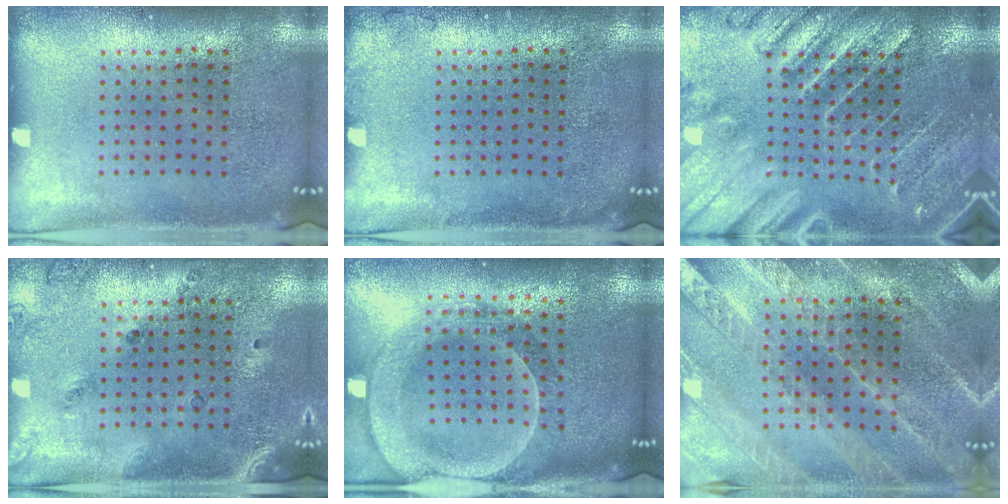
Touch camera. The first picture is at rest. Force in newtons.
{"total": 0.6, "press": 0.6, "slide": 0.2}
{"total": 3.0, "press": 2.9, "slide": 0.8}
{"total": 1.5, "press": 1.2, "slide": 0.9}
{"total": 2.2, "press": 2.0, "slide": 0.9}
{"total": 2.2, "press": 2.2, "slide": 0.2}